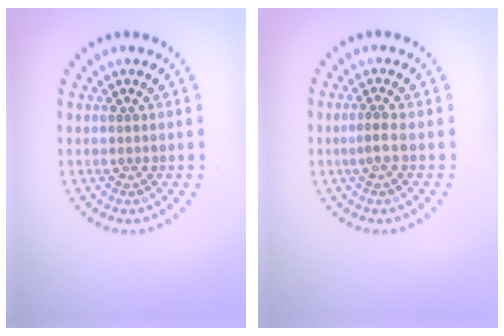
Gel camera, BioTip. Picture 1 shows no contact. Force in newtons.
{"total": 1.0, "press": 0.8, "slide": 0.5}